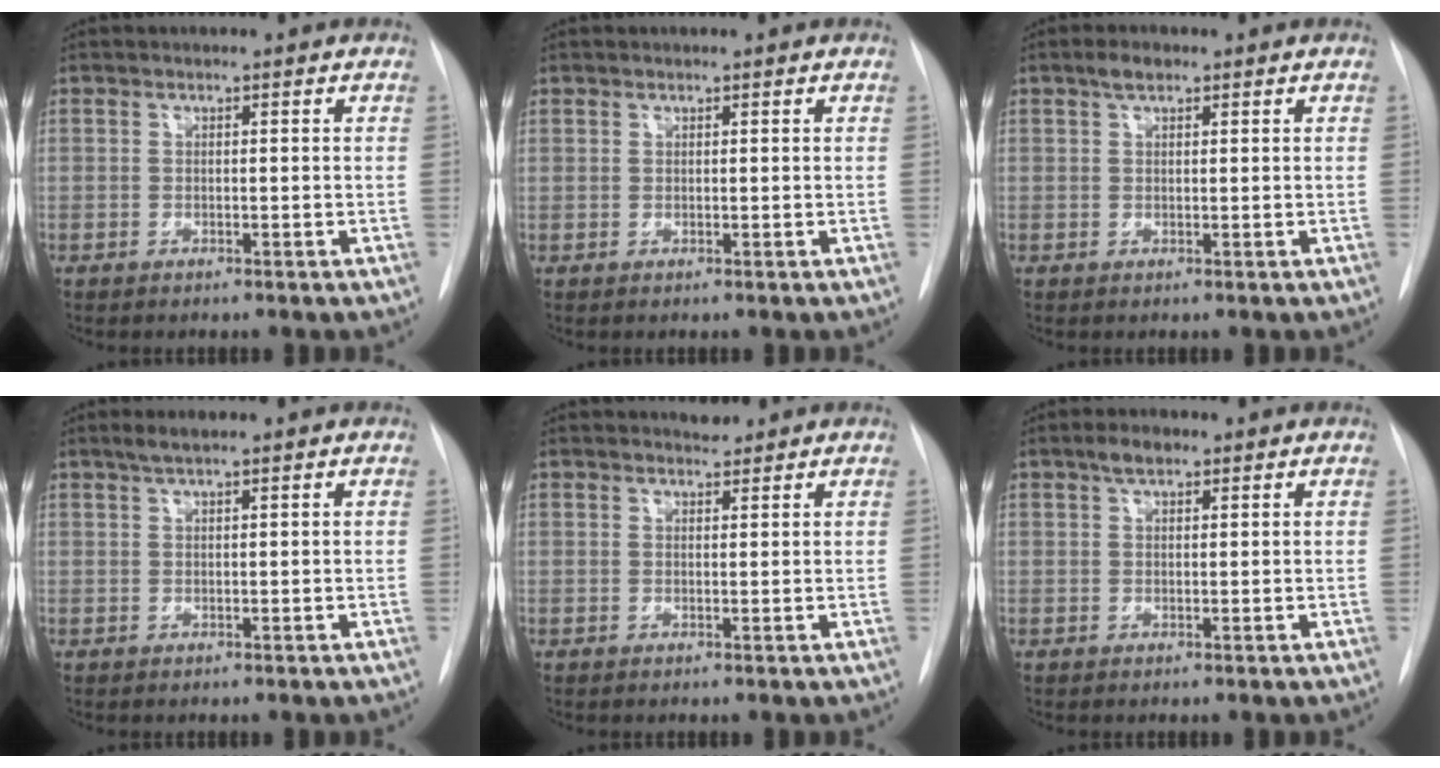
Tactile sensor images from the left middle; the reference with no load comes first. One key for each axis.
{"total": 0.6, "fx": 0.5, "fy": 0.4, "fz": 0.0, "tx": 0.000, "ty": -0.002, "tz": 0.006}
{"total": 1.9, "fx": 1.3, "fy": 0.8, "fz": 1.1, "tx": -0.023, "ty": 0.006, "tz": 0.023}
{"total": 2.0, "fx": 1.5, "fy": 0.0, "fz": 1.3, "tx": -0.031, "ty": 0.005, "tz": 0.028}
{"total": 1.3, "fx": 1.3, "fy": 0.3, "fz": 0.1, "tx": -0.007, "ty": -0.003, "tz": 0.020}
{"total": 2.3, "fx": 1.6, "fy": 1.1, "fz": 1.4, "tx": -0.029, "ty": 0.006, "tz": 0.028}